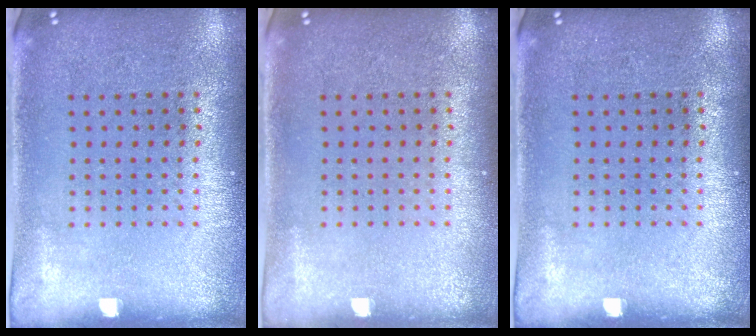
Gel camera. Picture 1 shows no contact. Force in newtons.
{"total": 0.0}
{"total": 0.0}